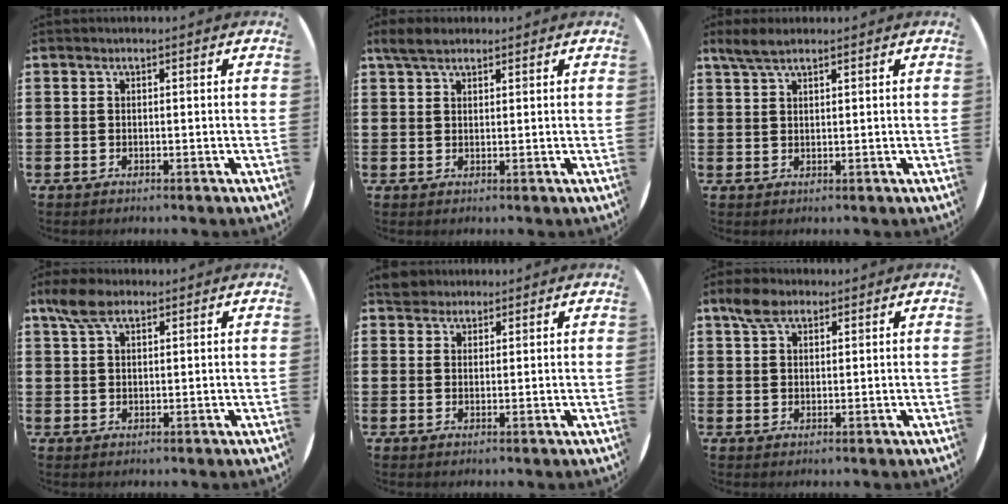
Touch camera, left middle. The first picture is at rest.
{"total": 3.0, "force": [2.4, 1.1, 1.4], "torque": [-0.024, 0.004, 0.044]}
{"total": 2.9, "force": [2.3, 0.7, 1.7], "torque": [-0.038, 0.004, 0.042]}
{"total": 4.2, "force": [2.8, 1.9, 2.5], "torque": [-0.047, 0.005, 0.051]}
{"total": 2.8, "force": [2.5, 1.2, 0.1], "torque": [-0.001, 0.003, 0.048]}
{"total": 3.8, "force": [2.7, 1.9, 1.8], "torque": [-0.032, 0.006, 0.049]}